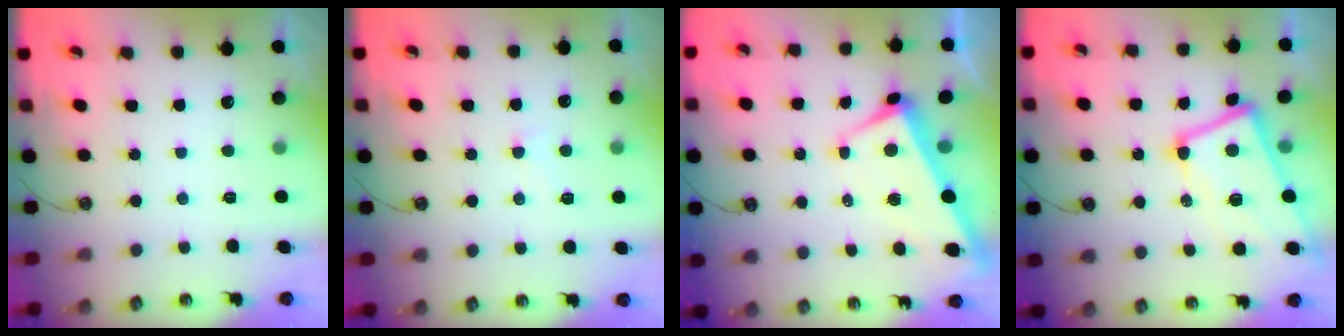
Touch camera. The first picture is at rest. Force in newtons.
{"total": 1.0, "press": 0.8, "slide": 0.5}
{"total": 1.6, "press": 1.3, "slide": 0.9}
{"total": 5.5, "press": 5.2, "slide": 1.5}